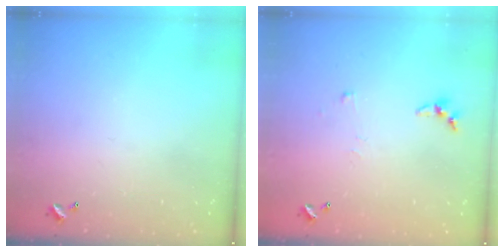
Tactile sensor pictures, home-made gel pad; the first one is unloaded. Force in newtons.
{"total": 4.1, "press": 4.1, "slide": 0.5}